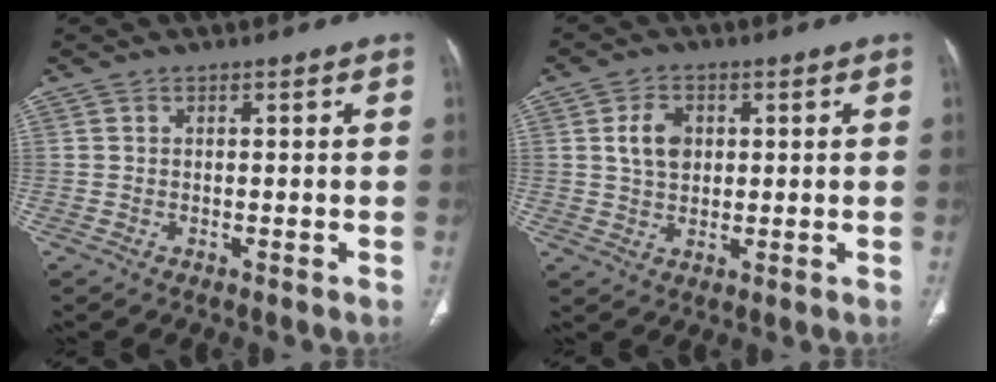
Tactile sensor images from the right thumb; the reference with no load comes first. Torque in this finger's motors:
{"motor_torque": [0.87, 1.04, 0.25, 0.36, 0.03]}